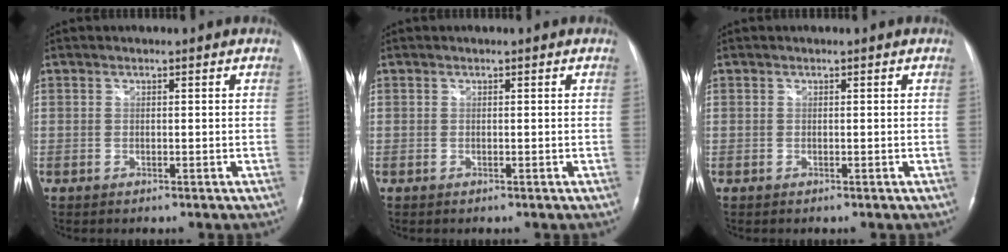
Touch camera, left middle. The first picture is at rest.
{"total": 0.0}
{"total": 0.0}